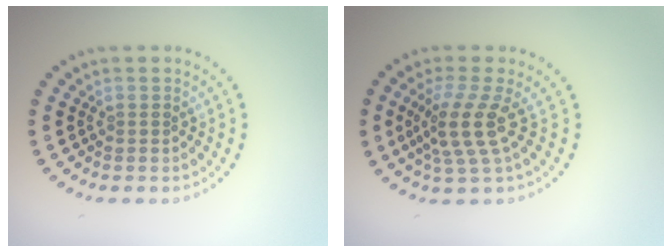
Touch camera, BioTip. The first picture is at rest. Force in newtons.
{"total": 3.6, "press": 2.7, "slide": 2.5}